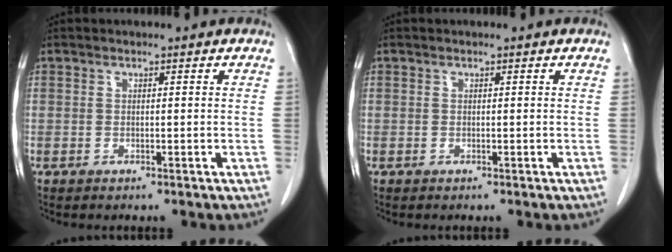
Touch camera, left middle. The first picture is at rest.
{"total": 0.0}